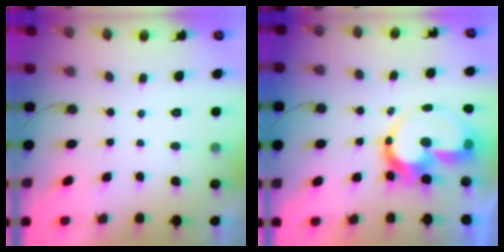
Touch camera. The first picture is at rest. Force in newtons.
{"total": 14.4, "press": 14.3, "slide": 1.6}